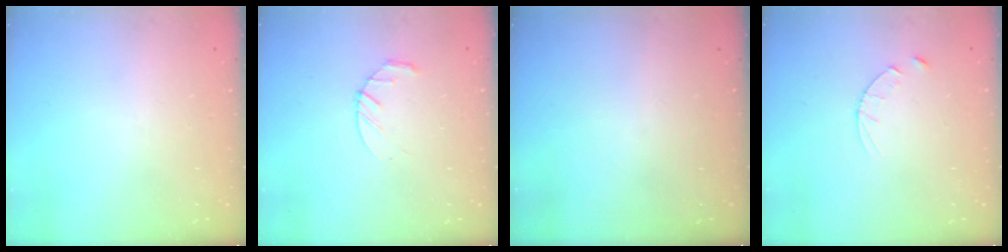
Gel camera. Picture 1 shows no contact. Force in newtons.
{"total": 4.4, "press": 4.4, "slide": 0.7}
{"total": 0.0}
{"total": 3.9, "press": 3.9, "slide": 0.4}